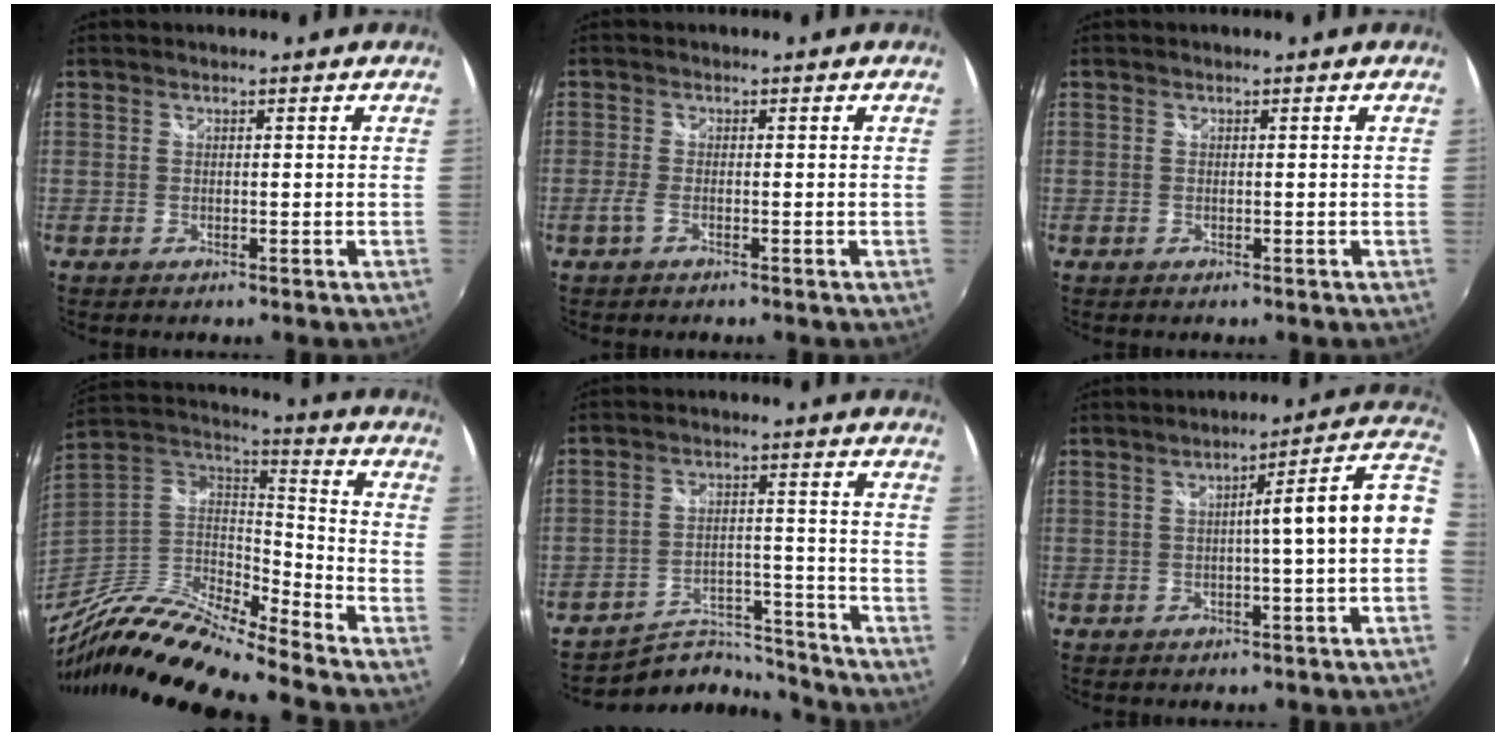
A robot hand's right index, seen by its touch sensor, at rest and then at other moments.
{"total": 1.6, "force": [-1.0, 0.3, 1.2], "torque": [-0.028, -0.004, -0.021]}
{"total": 0.0}
{"total": 18.5, "force": [-15.4, 2.6, 10.0], "torque": [-0.195, -0.022, -0.302]}
{"total": 9.8, "force": [-9.6, 1.8, -0.6], "torque": [0.000, 0.035, -0.152]}
{"total": 9.2, "force": [-0.7, -0.3, 9.2], "torque": [-0.098, 0.029, 0.001]}